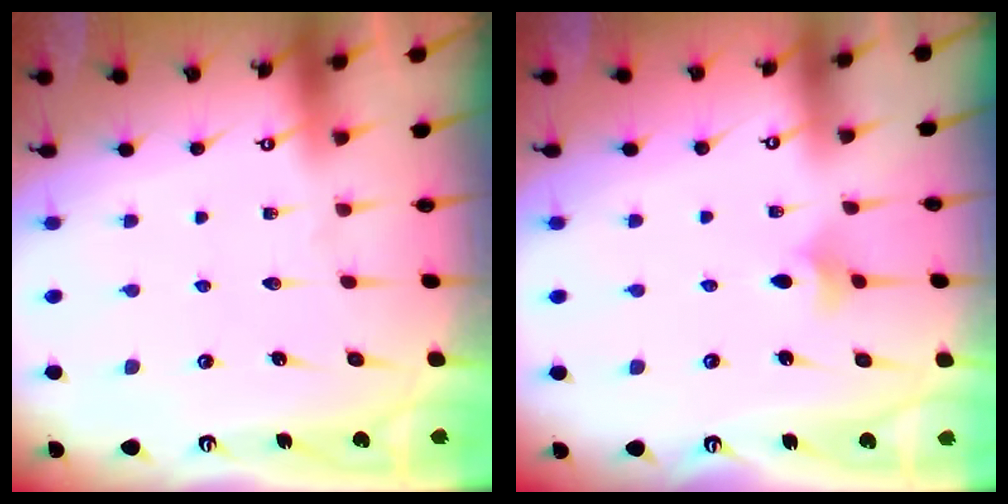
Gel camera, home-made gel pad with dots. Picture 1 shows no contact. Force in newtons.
{"total": 3.5, "press": 3.4, "slide": 0.9}